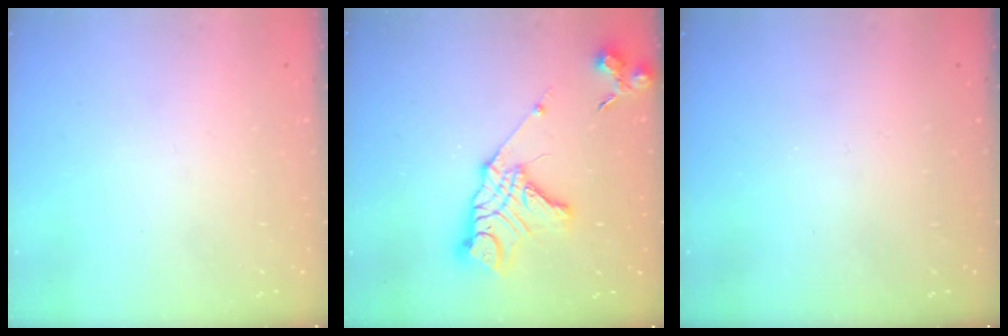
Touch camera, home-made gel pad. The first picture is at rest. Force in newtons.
{"total": 18.7, "press": 18.6, "slide": 1.5}
{"total": 0.0}